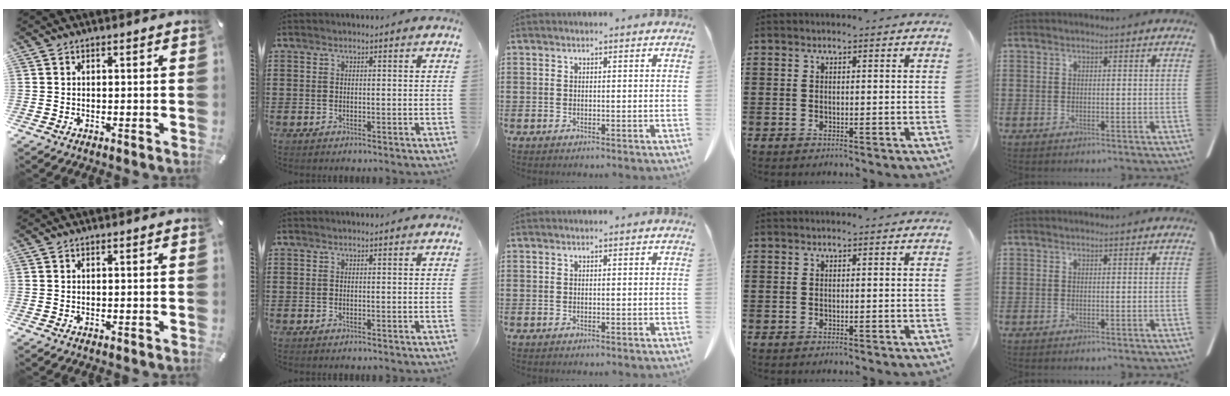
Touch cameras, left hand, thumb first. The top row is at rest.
{}